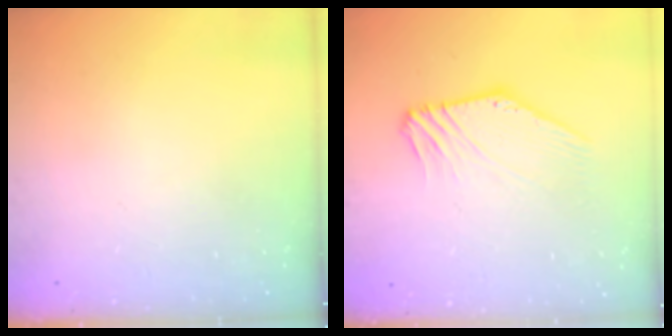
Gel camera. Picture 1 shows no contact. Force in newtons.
{"total": 3.6, "press": 3.5, "slide": 0.2}